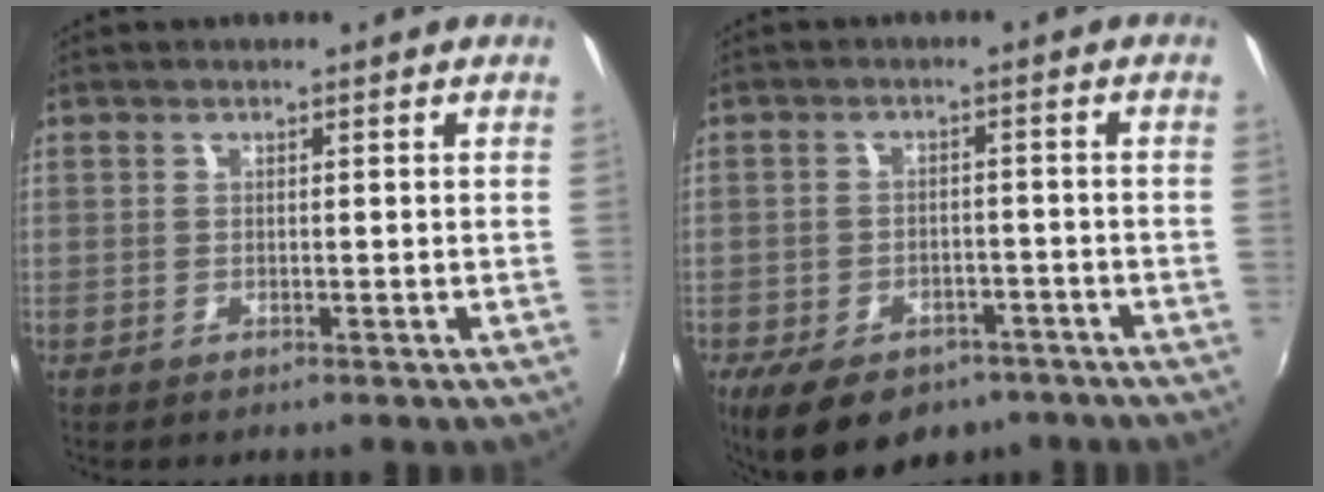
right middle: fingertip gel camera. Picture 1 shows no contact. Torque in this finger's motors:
{"motor_torque": [1.12, -1.02, 0.22, 0.05]}